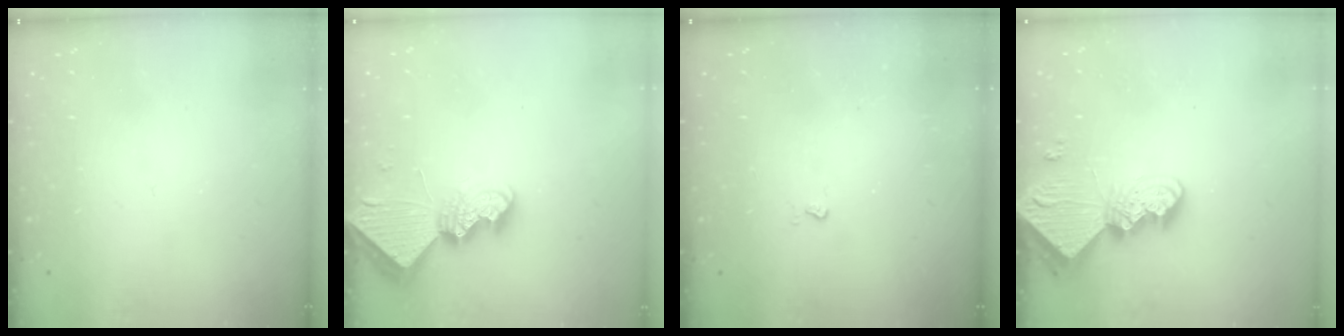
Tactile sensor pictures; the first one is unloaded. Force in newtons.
{"total": 8.8, "press": 8.7, "slide": 0.8}
{"total": 2.6, "press": 2.6, "slide": 0.4}
{"total": 10.7, "press": 10.7, "slide": 0.7}